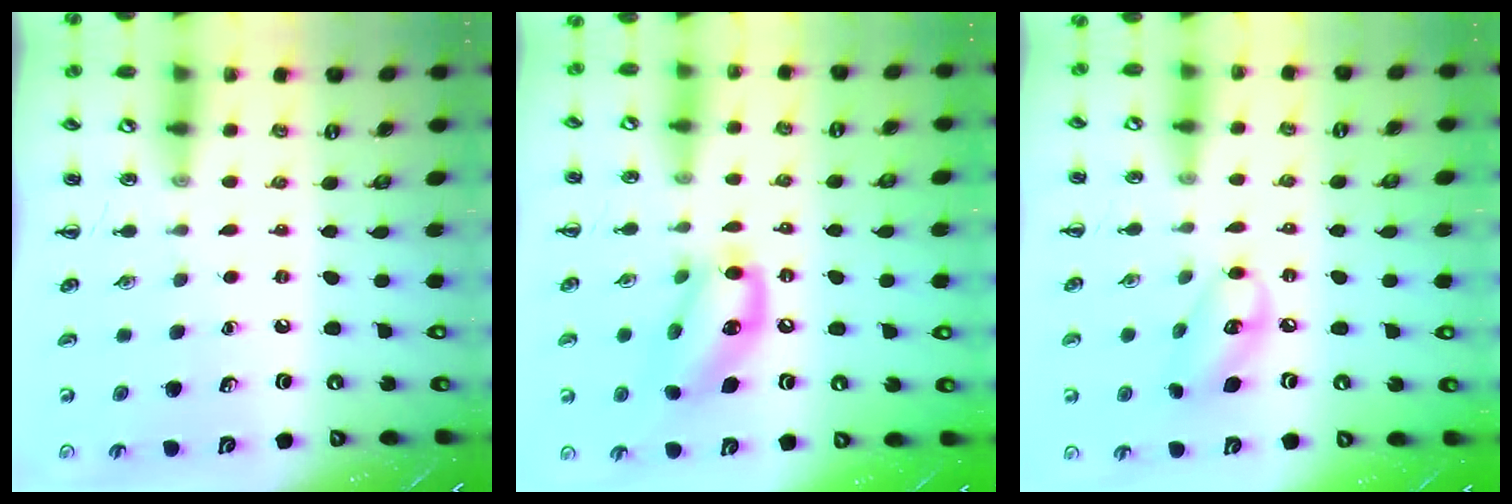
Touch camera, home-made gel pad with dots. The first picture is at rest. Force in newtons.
{"total": 13.1, "press": 12.8, "slide": 2.7}
{"total": 8.7, "press": 8.6, "slide": 1.3}